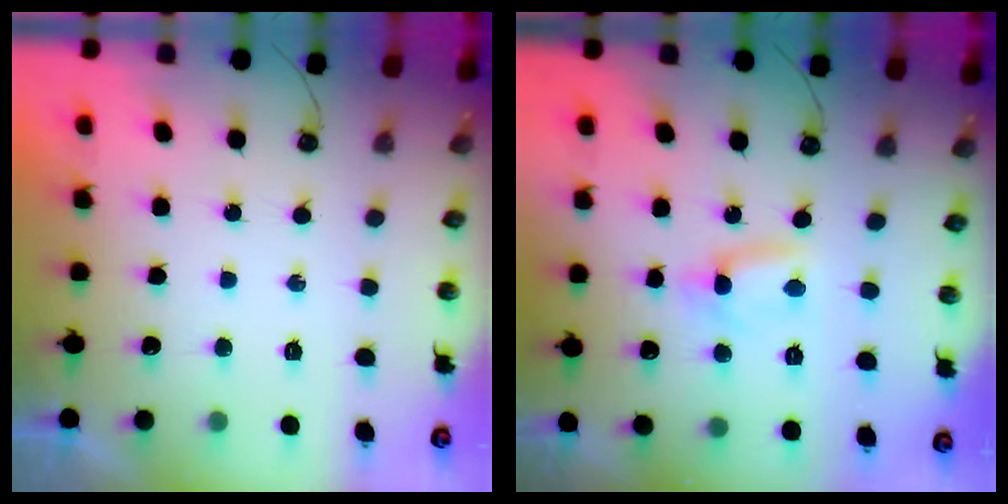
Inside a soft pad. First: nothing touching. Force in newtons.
{"total": 1.1, "press": 1.1, "slide": 0.1}